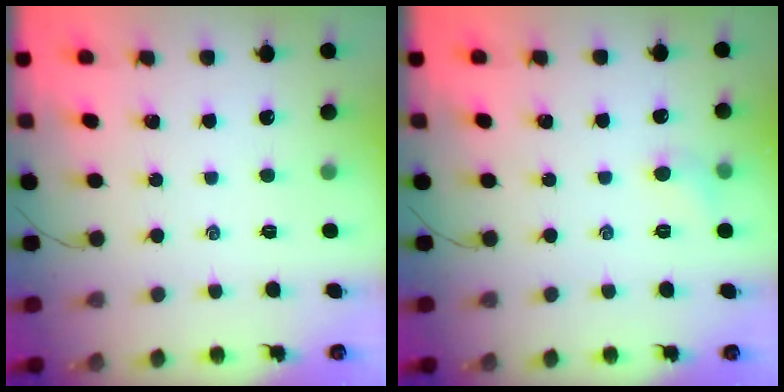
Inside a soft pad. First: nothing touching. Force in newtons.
{"total": 5.5, "press": 5.3, "slide": 1.5}